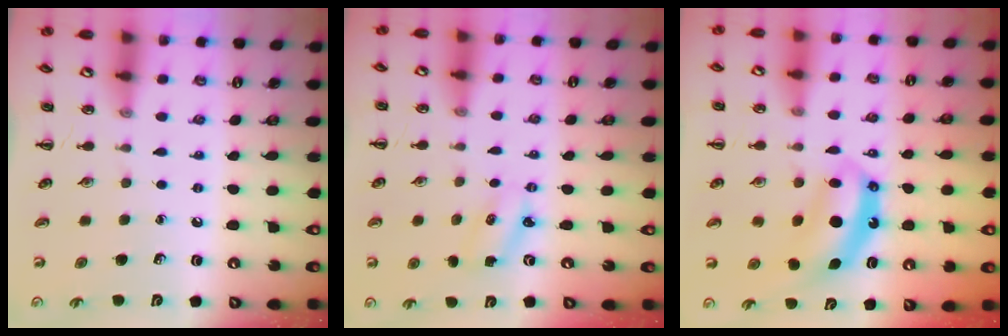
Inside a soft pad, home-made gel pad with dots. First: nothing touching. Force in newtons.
{"total": 2.2, "press": 2.1, "slide": 0.6}
{"total": 7.2, "press": 7.2, "slide": 0.7}